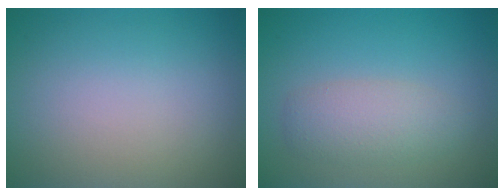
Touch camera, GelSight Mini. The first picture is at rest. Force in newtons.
{"total": 3.0, "press": 3.0, "slide": 0.2}